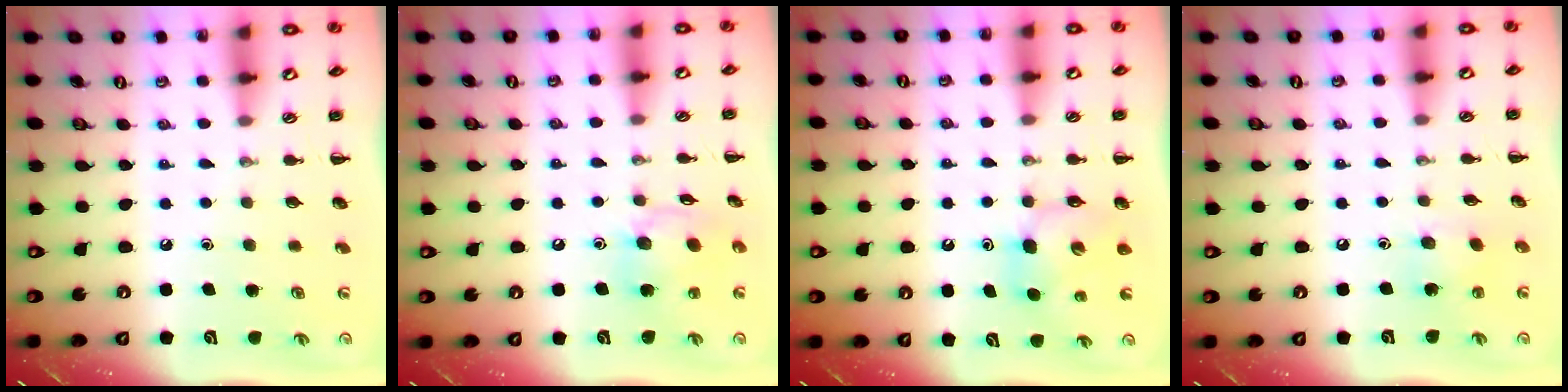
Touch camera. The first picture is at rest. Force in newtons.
{"total": 12.3, "press": 12.0, "slide": 2.6}
{"total": 6.5, "press": 6.5, "slide": 1.0}
{"total": 5.5, "press": 5.3, "slide": 1.3}